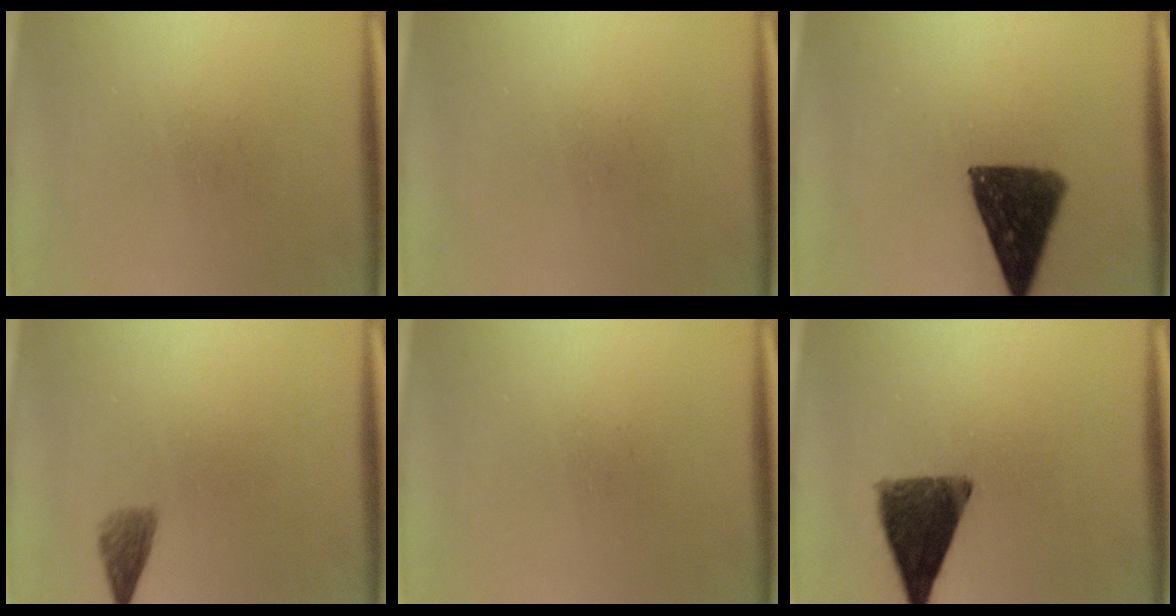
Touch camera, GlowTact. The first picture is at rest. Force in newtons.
{"total": 0.0}
{"total": 11.7}
{"total": 2.2}
{"total": 0.0}
{"total": 10.5}